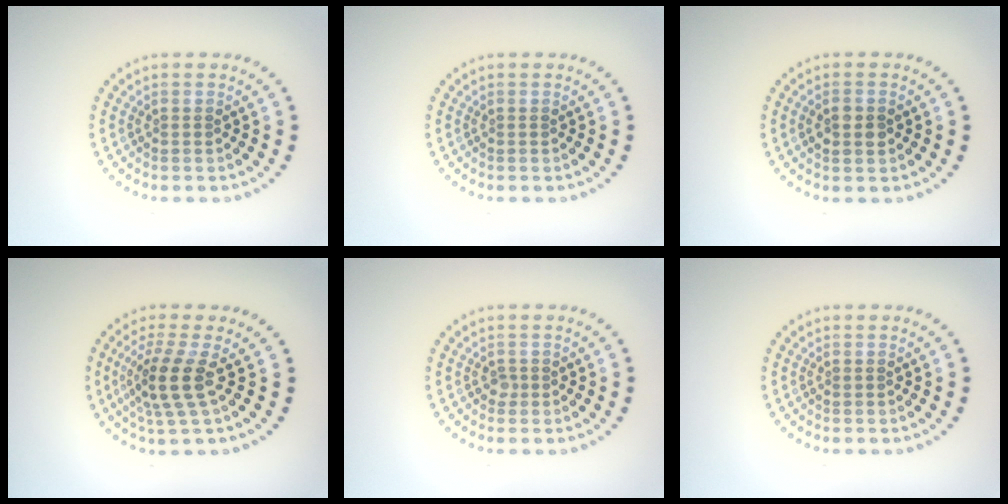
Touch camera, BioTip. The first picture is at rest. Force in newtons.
{"total": 0.0}
{"total": 1.7, "press": 1.7, "slide": 0.1}
{"total": 3.8, "press": 3.0, "slide": 2.4}
{"total": 0.8, "press": 0.6, "slide": 0.5}
{"total": 0.0}